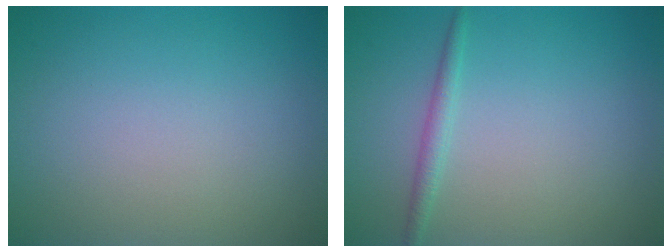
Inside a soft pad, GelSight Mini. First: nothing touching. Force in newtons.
{"total": 1.3, "press": 1.3, "slide": 0.1}